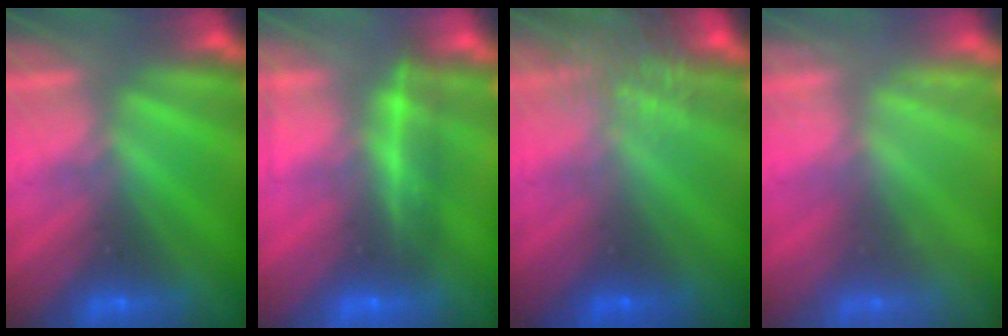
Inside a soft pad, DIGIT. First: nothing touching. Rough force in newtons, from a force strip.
{"total": 2.1}
{"total": 7.4}
{"total": 2.2}